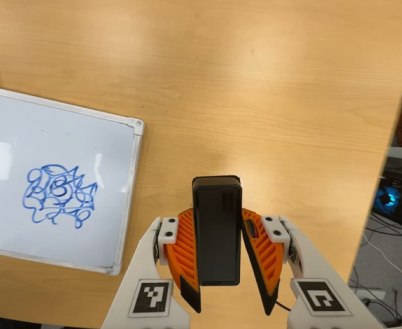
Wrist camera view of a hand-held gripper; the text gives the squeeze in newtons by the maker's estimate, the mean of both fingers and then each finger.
{"total": 5.1, "left": 4.8, "right": 5.5}